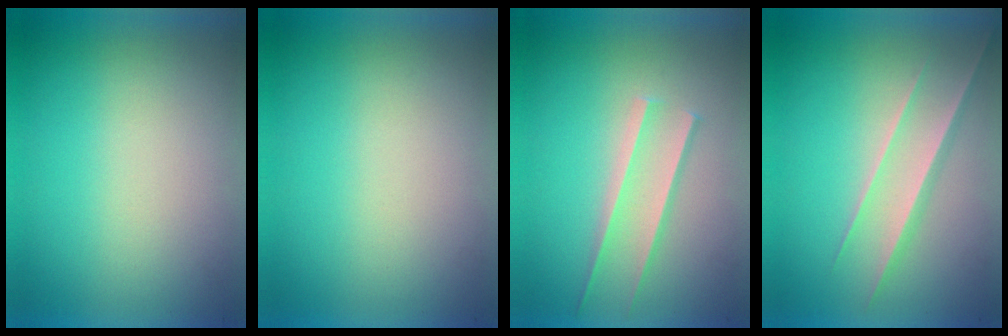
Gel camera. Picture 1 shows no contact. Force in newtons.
{"total": 0.0}
{"total": 1.6}
{"total": 1.5}